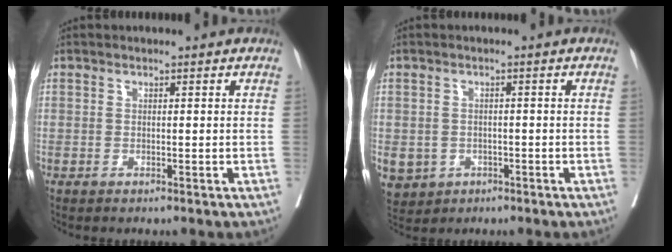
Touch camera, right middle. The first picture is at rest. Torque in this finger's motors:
{"motor_torque": [1.16, -0.98, 1.05, 0.21]}